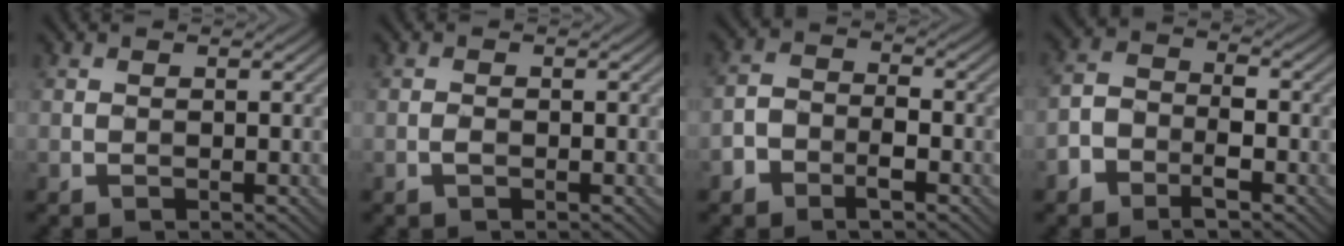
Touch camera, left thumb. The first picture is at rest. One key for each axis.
{"total": 0.7, "fx": -0.4, "fy": 0.3, "fz": 0.5, "tx": -0.012, "ty": 0.001, "tz": -0.008}
{"total": 4.4, "fx": -2.6, "fy": 2.5, "fz": 2.6, "tx": -0.045, "ty": 0.003, "tz": -0.057}
{"total": 5.0, "fx": -2.9, "fy": 2.8, "fz": 3.0, "tx": -0.051, "ty": 0.002, "tz": -0.064}